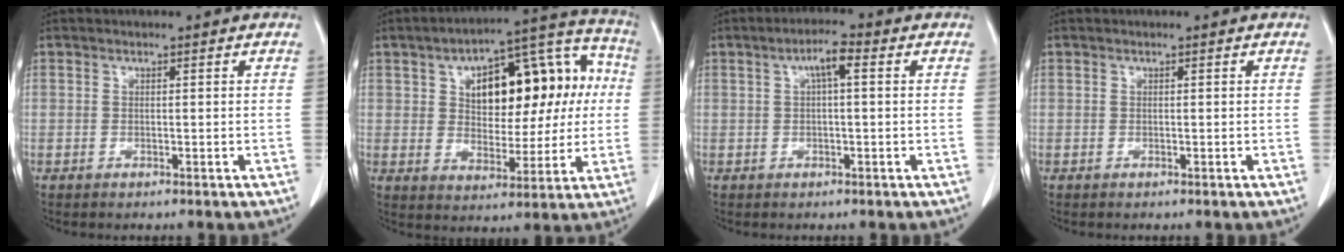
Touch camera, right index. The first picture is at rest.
{"total": 19.4, "force": [3.8, 10.0, 16.2], "torque": [-0.235, 0.052, 0.060]}
{"total": 3.6, "force": [1.0, 0.6, 3.5], "torque": [-0.062, 0.011, 0.016]}
{"total": 0.0}